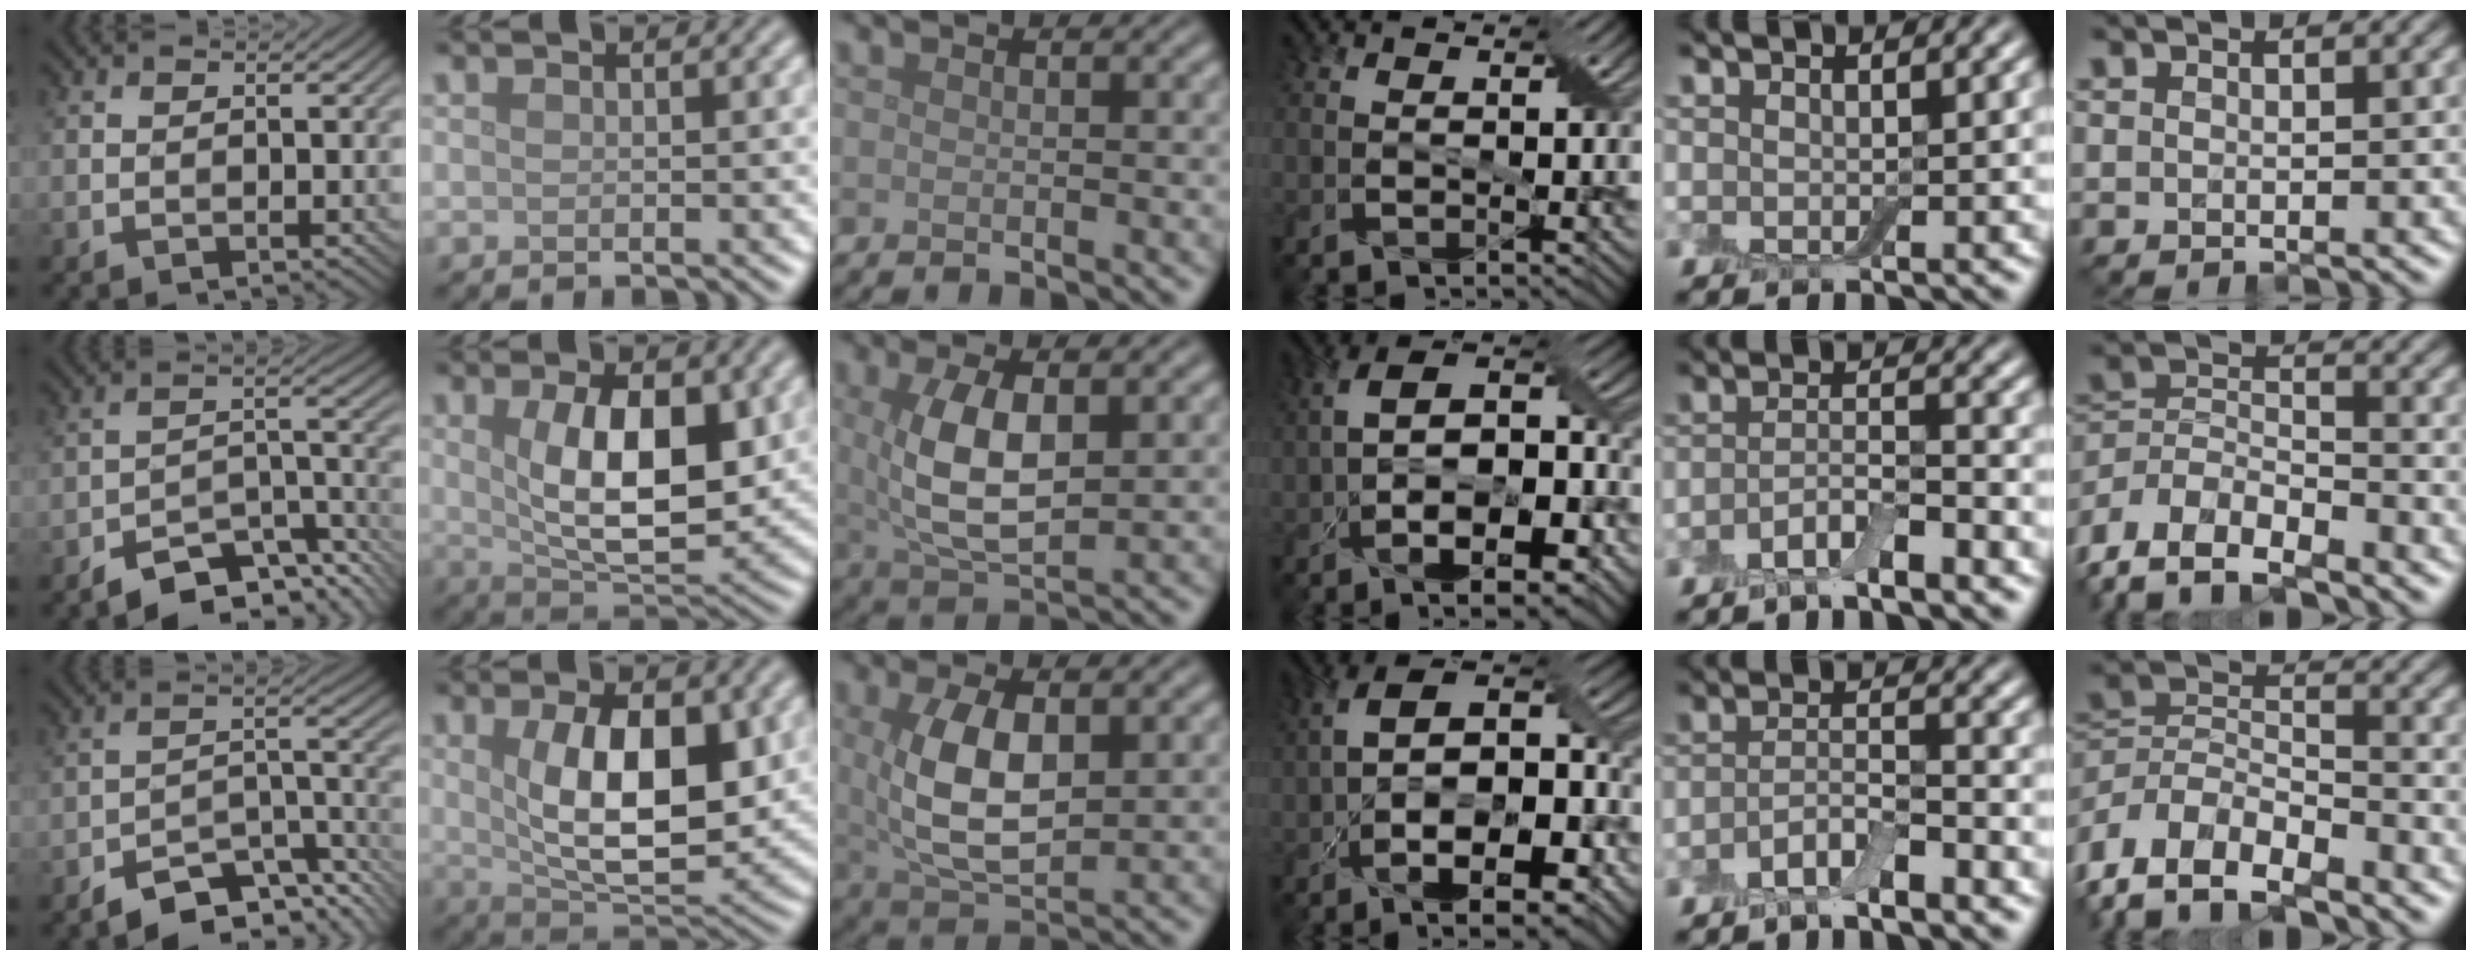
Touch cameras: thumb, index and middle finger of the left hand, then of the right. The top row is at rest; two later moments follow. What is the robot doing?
{"motion": "wrap", "object": "bandage"}